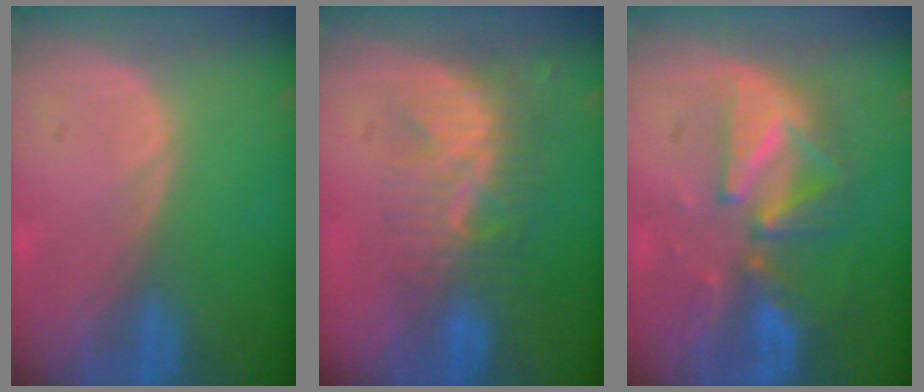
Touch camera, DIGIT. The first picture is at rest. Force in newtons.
{"total": 8.6, "press": 7.6, "slide": 4.1}
{"total": 9.8, "press": 8.7, "slide": 4.4}